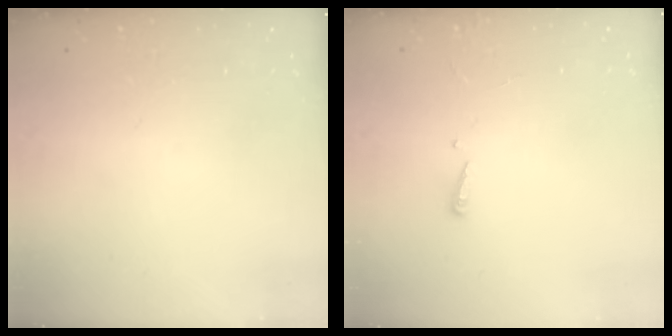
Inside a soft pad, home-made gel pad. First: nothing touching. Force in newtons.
{"total": 2.4, "press": 2.4, "slide": 0.2}